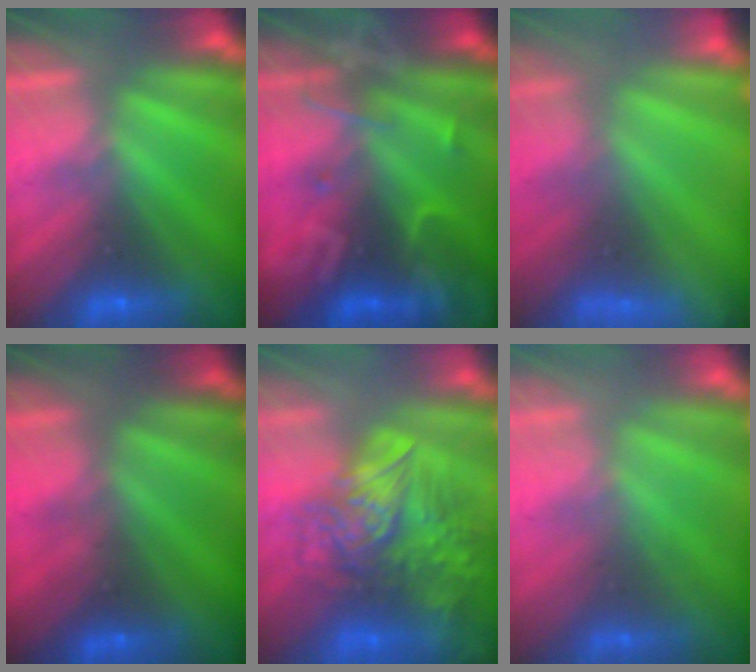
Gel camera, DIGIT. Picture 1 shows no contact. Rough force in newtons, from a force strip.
{"total": 2.5}
{"total": 8.4}
{"total": 2.1}
{"total": 8.5}
{"total": 2.2}